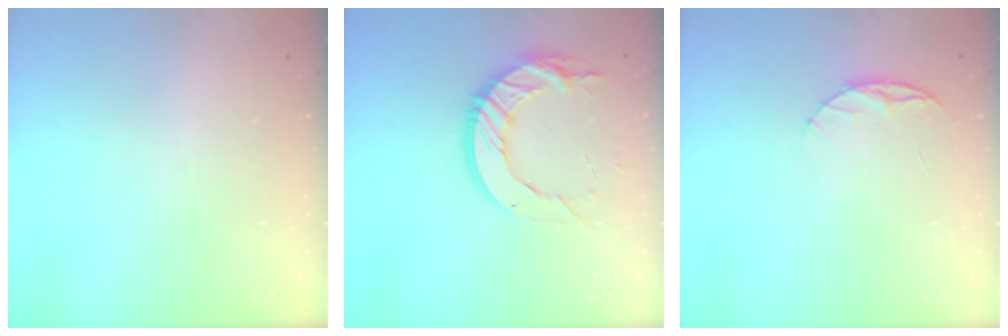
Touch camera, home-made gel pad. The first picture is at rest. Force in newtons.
{"total": 14.6, "press": 14.5, "slide": 0.9}
{"total": 5.2, "press": 5.1, "slide": 0.6}